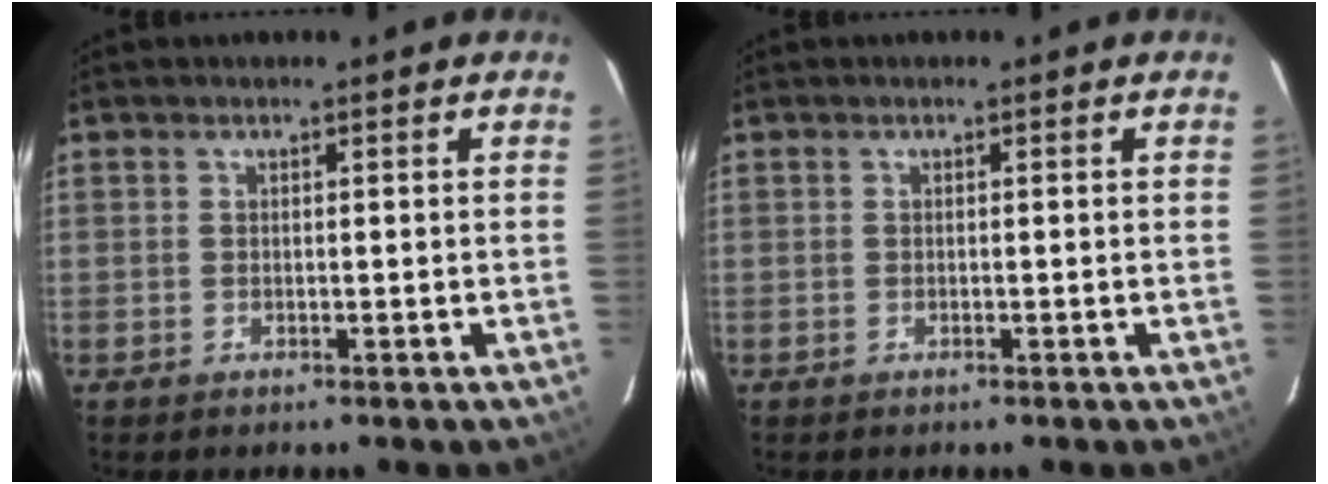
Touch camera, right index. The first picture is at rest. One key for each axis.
{"total": 0.0}